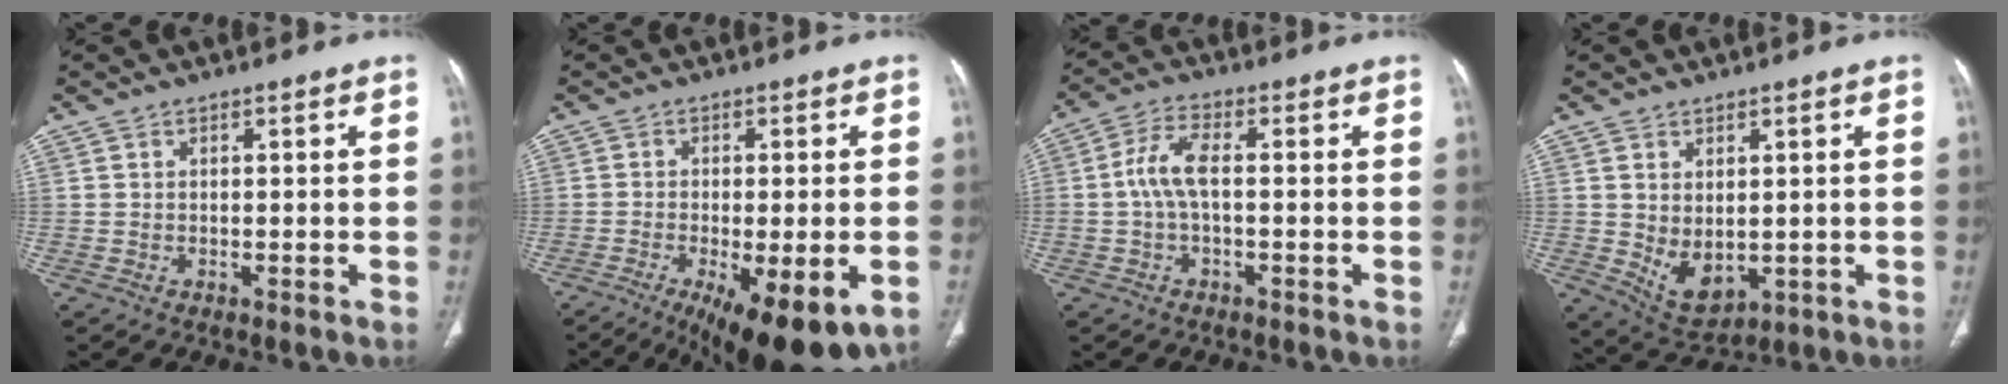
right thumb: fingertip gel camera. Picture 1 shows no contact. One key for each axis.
{"total": 16.0, "fx": -7.5, "fy": 5.3, "fz": 13.1, "tx": -0.175, "ty": -0.014, "tz": -0.104}
{"total": 5.9, "fx": -0.3, "fy": 2.4, "fz": 5.4, "tx": -0.118, "ty": 0.019, "tz": -0.013}
{"total": 6.9, "fx": -0.1, "fy": 4.3, "fz": 5.4, "tx": -0.079, "ty": -0.011, "tz": 0.023}